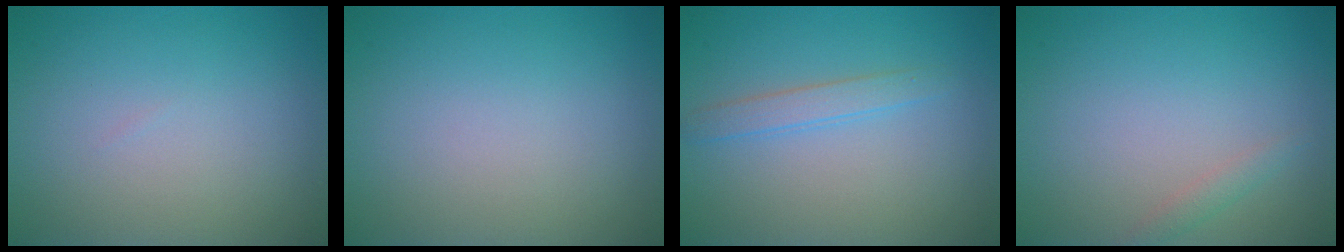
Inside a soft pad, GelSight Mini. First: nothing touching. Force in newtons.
{"total": 0.0}
{"total": 1.7, "press": 1.7, "slide": 0.0}
{"total": 1.0, "press": 1.0, "slide": 0.0}